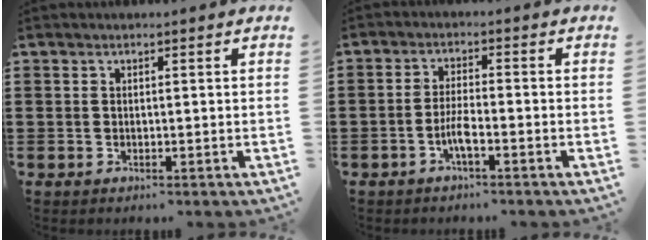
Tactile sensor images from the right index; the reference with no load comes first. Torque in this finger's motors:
{"motor_torque": [1.89, 0.25, 0.66, 0.10]}